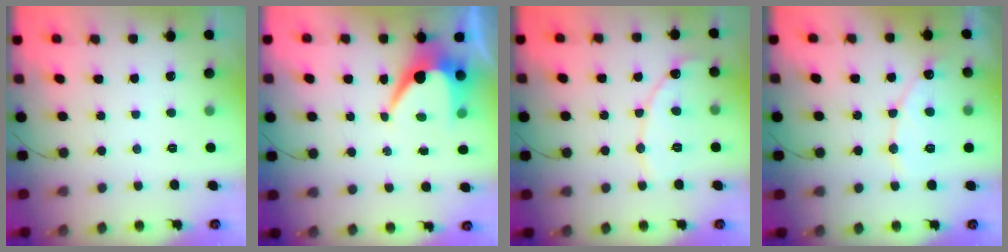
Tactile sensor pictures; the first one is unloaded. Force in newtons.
{"total": 7.2, "press": 7.2, "slide": 0.6}
{"total": 9.7, "press": 9.7, "slide": 0.7}
{"total": 9.5, "press": 9.5, "slide": 0.7}